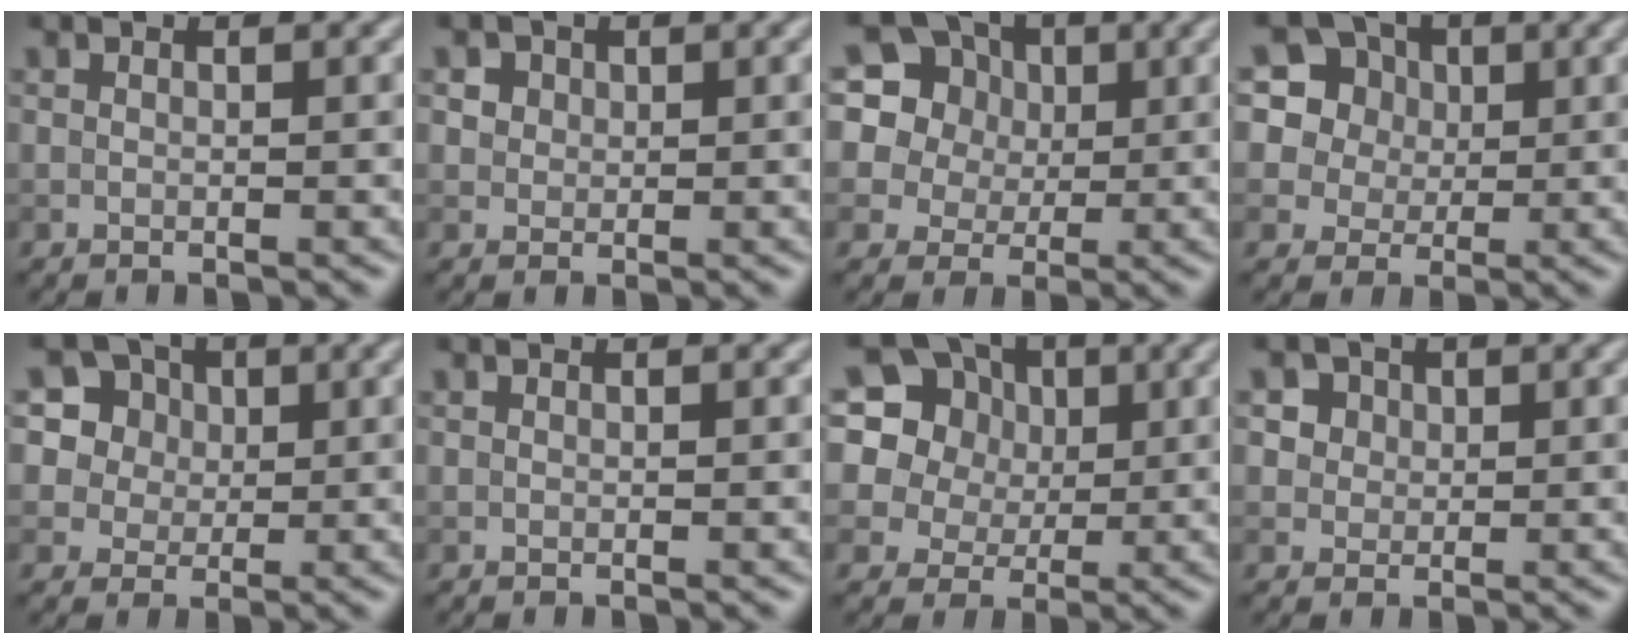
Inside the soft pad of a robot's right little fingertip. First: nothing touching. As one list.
[{"total": 3.2, "force": [1.6, 2.4, 1.3], "torque": [-0.028, 0.005, 0.022]}, {"total": 15.0, "force": [7.0, 11.7, 6.2], "torque": [-0.174, 0.062, 0.113]}, {"total": 11.4, "force": [5.6, 9.0, 4.3], "torque": [-0.124, 0.032, 0.090]}, {"total": 8.8, "force": [4.1, 7.2, 2.9], "torque": [-0.081, 0.025, 0.062]}, {"total": 0.0}, {"total": 17.1, "force": [7.6, 13.7, 6.9], "torque": [-0.192, 0.067, 0.114]}, {"total": 4.7, "force": [2.3, 3.6, 1.8], "torque": [-0.031, 0.010, 0.029]}]